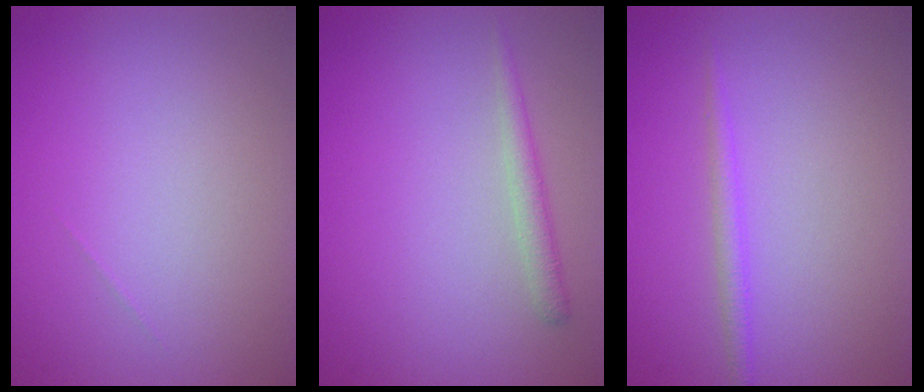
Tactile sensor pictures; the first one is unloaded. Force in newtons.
{"total": 1.5, "press": 1.5, "slide": 0.1}
{"total": 1.3, "press": 1.3, "slide": 0.1}